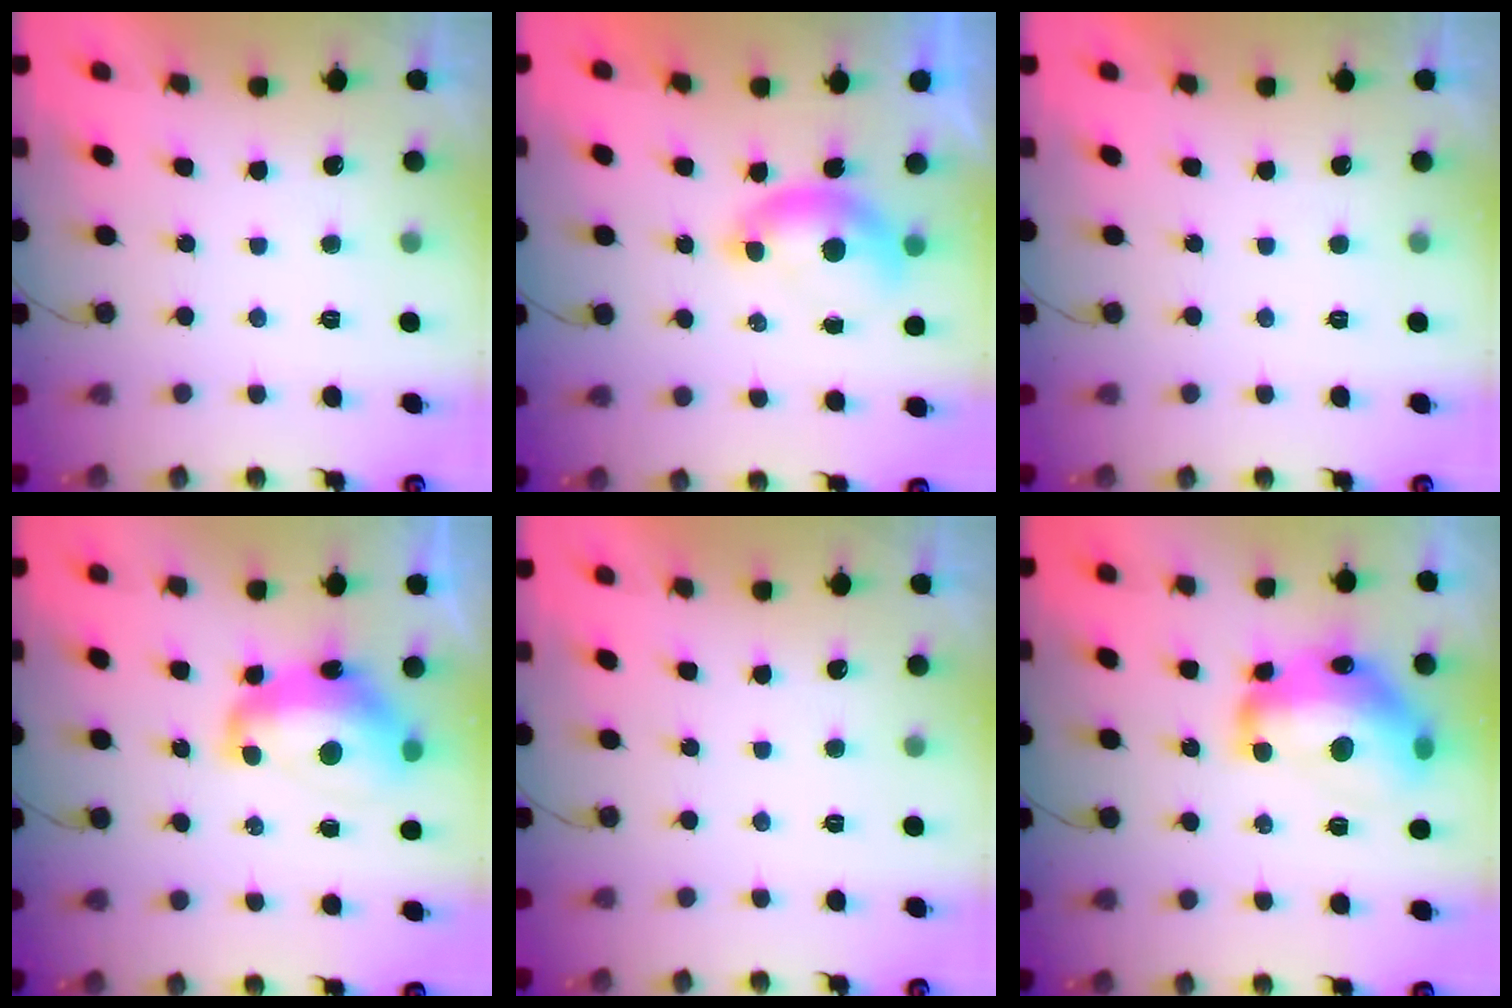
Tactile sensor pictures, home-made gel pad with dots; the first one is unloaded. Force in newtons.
{"total": 6.4, "press": 6.4, "slide": 0.9}
{"total": 0.0}
{"total": 12.9, "press": 12.8, "slide": 1.1}
{"total": 0.0}
{"total": 19.0, "press": 18.9, "slide": 1.1}